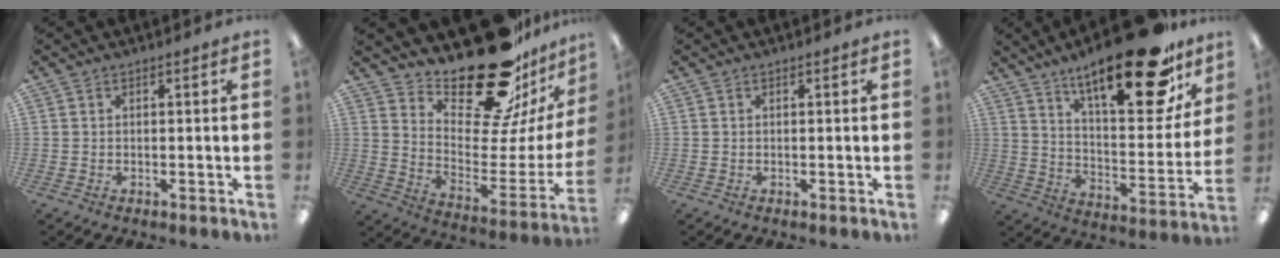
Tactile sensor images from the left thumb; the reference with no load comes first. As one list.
[{"total": 26.0, "force": [20.1, 9.0, 13.8], "torque": [-0.201, -0.141, 0.341]}, {"total": 0.0}, {"total": 24.6, "force": [17.1, 7.8, 15.8], "torque": [-0.225, -0.114, 0.275]}]